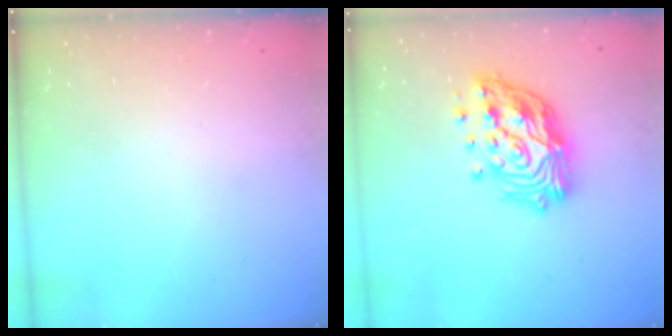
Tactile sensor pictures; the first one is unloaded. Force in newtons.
{"total": 19.2, "press": 19.1, "slide": 1.9}